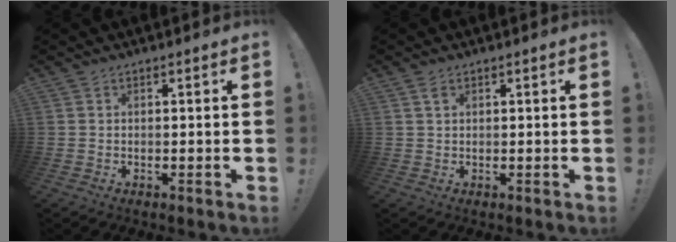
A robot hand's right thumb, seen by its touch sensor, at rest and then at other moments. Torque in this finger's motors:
{"motor_torque": [0.33, 0.28, 0.13, -0.30, 0.00]}